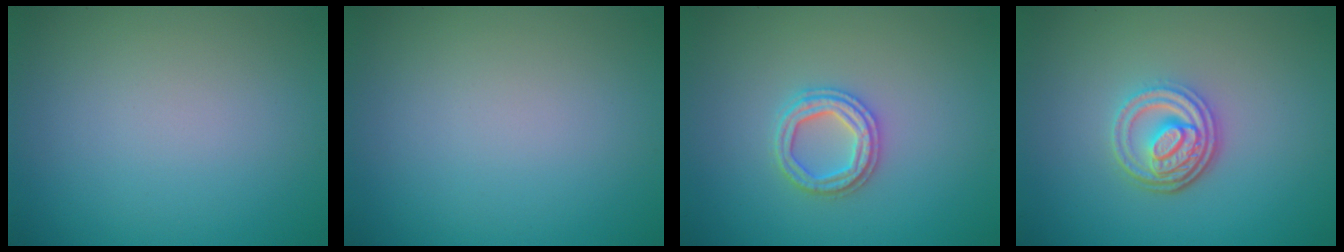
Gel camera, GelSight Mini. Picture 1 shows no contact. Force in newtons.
{"total": 0.0}
{"total": 2.4, "press": 2.4, "slide": 0.3}
{"total": 4.2, "press": 3.2, "slide": 2.7}